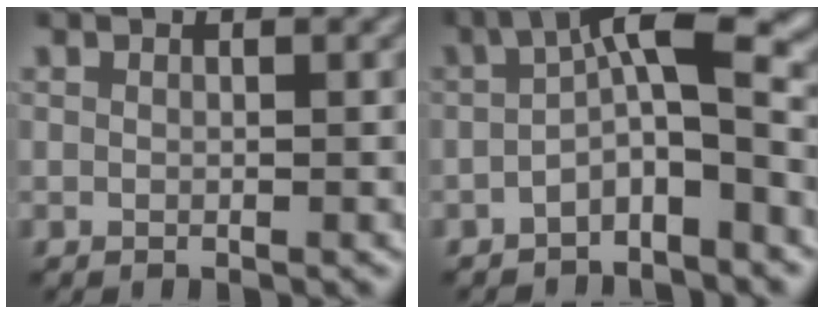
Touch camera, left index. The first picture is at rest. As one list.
[{"total": 4.8, "force": [-1.5, 1.2, 4.4], "torque": [-0.077, 0.018, -0.035]}]